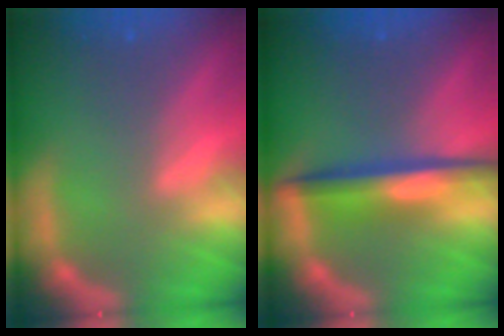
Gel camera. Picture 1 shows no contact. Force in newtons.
{"total": 5.0}